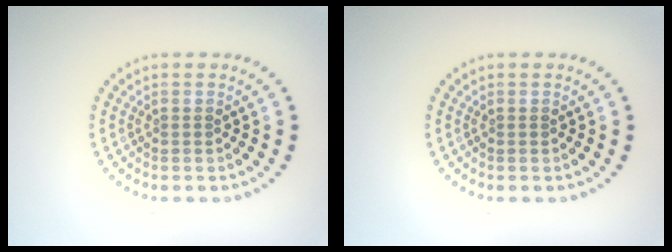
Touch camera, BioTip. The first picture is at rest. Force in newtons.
{"total": 0.0}